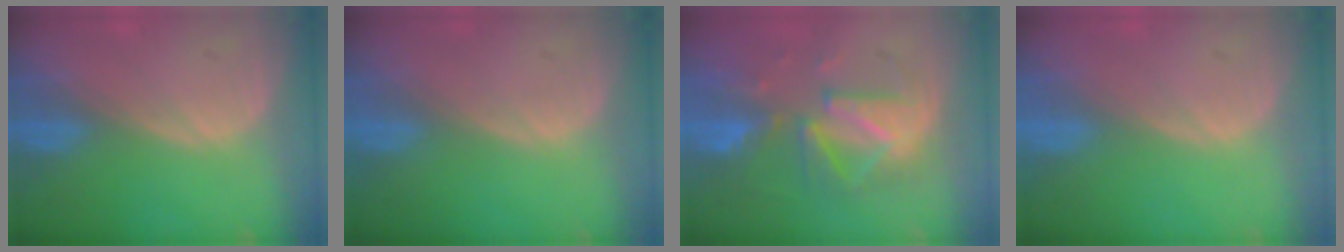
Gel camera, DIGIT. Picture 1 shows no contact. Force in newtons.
{"total": 0.0}
{"total": 9.0, "press": 8.8, "slide": 1.7}
{"total": 0.0}